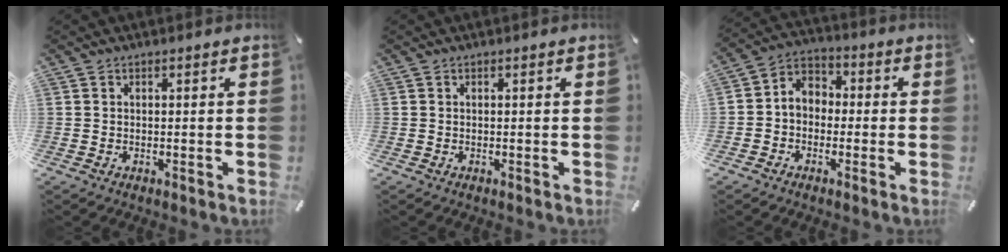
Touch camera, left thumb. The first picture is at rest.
{"total": 0.0}
{"total": 5.0, "force": [-1.9, 4.4, 1.4], "torque": [-0.046, 0.005, -0.044]}